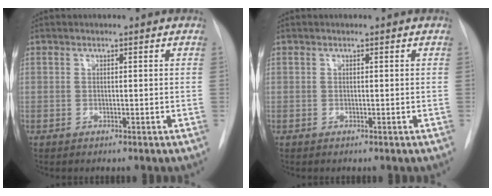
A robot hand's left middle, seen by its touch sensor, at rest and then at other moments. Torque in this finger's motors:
{"motor_torque": [0.00, 0.00, 0.00, 0.01]}